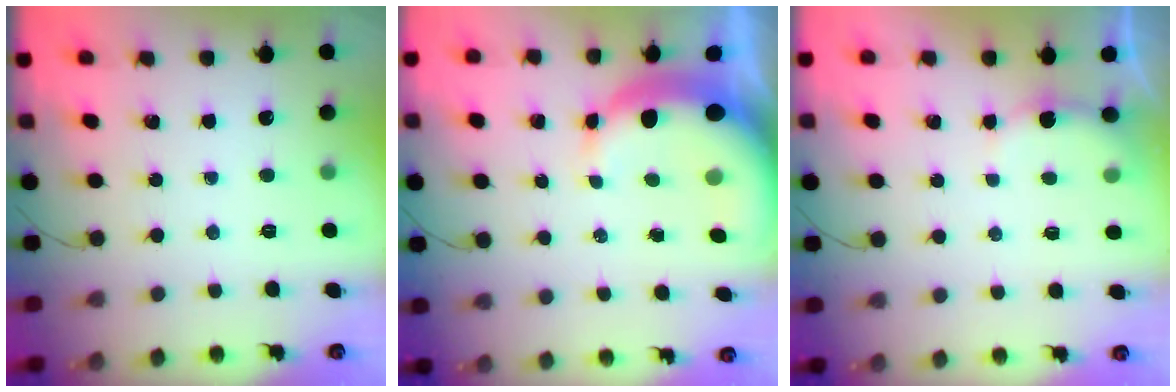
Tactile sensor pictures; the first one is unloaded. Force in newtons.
{"total": 10.3, "press": 10.1, "slide": 1.8}
{"total": 2.7, "press": 2.6, "slide": 0.6}